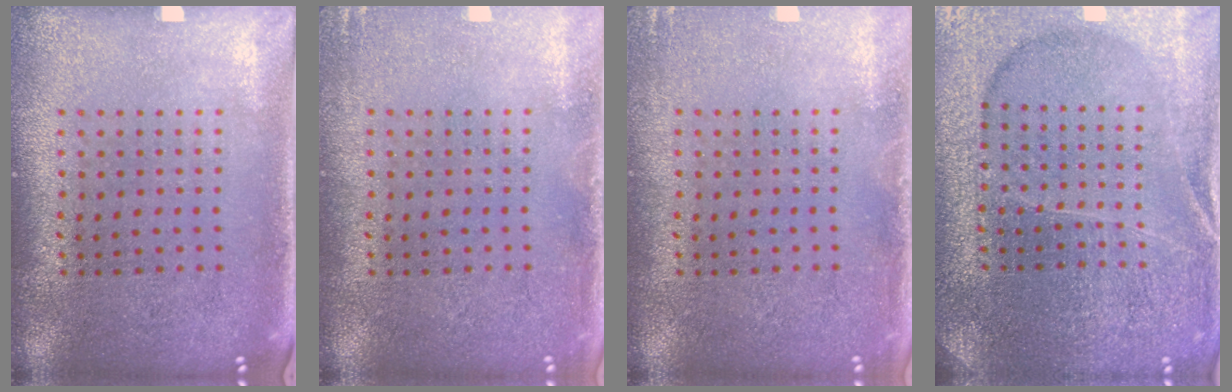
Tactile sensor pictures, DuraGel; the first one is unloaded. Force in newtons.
{"total": 1.3, "press": 1.3, "slide": 0.1}
{"total": 1.3, "press": 1.3, "slide": 0.1}
{"total": 4.1, "press": 3.9, "slide": 1.3}